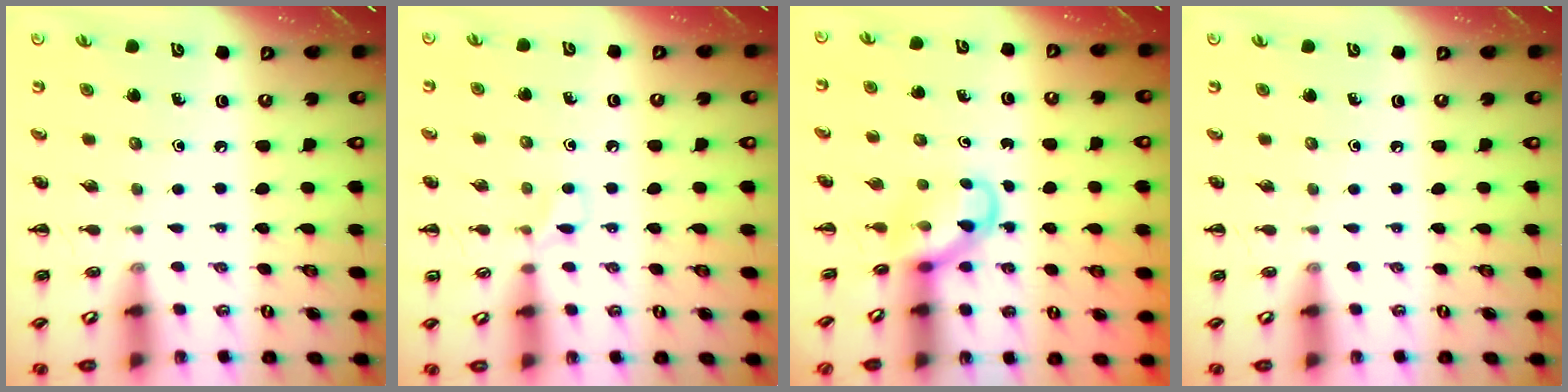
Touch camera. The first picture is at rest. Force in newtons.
{"total": 5.9, "press": 5.6, "slide": 2.0}
{"total": 3.8, "press": 3.6, "slide": 1.1}
{"total": 0.0}